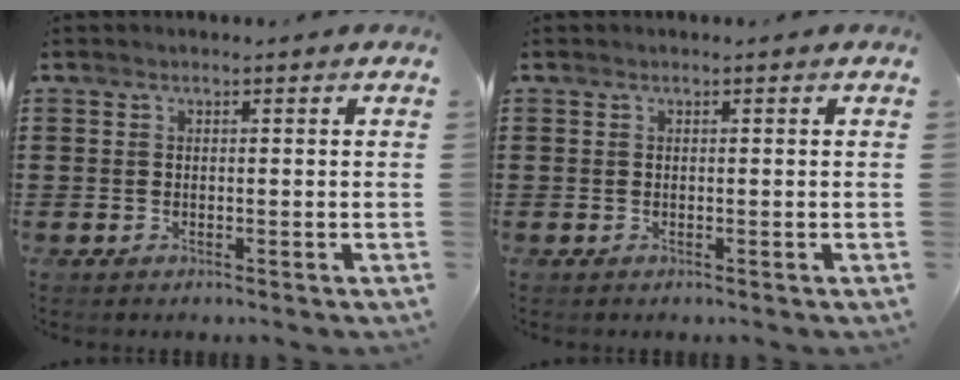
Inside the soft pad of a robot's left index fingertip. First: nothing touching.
{"total": 0.0}